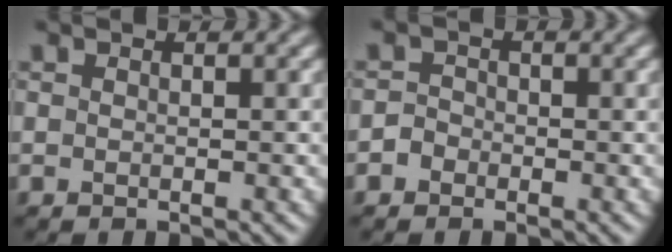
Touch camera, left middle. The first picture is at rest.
{"total": 1.0, "force": [-0.7, 0.7, -0.1], "torque": [0.005, 0.010, -0.019]}